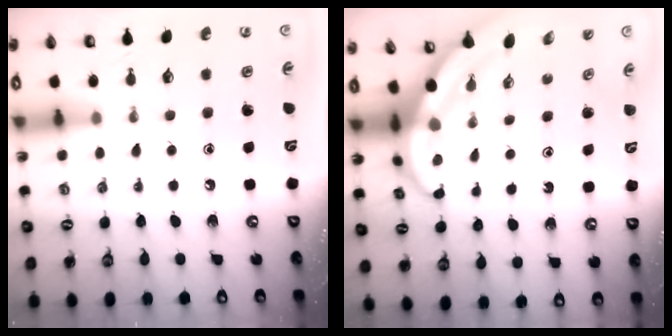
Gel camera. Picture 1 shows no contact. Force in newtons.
{"total": 5.2, "press": 5.1, "slide": 1.3}